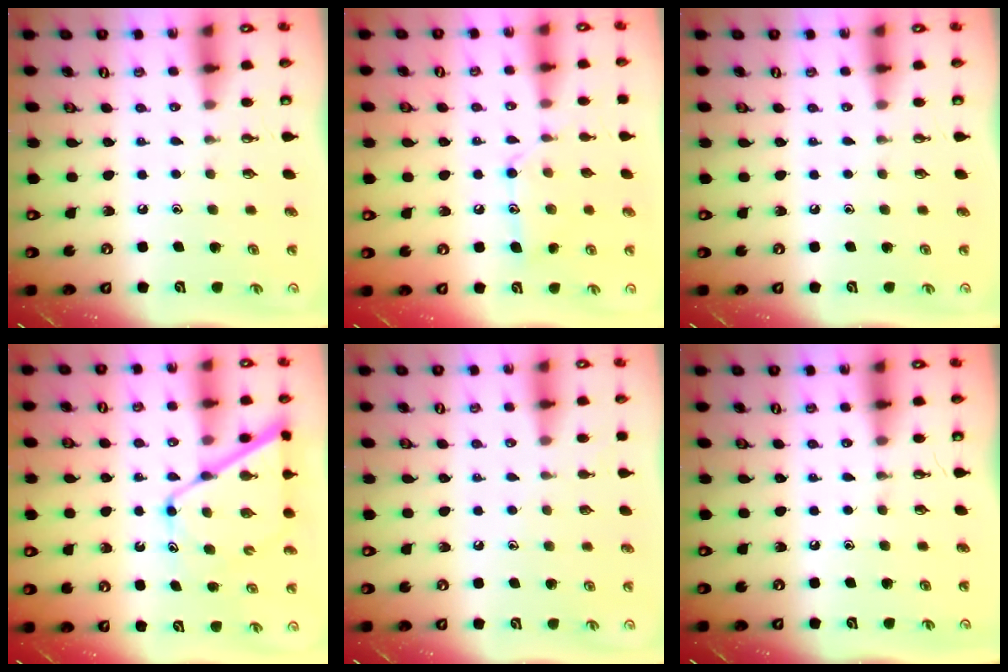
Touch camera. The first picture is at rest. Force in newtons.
{"total": 11.7, "press": 11.6, "slide": 0.6}
{"total": 0.0}
{"total": 12.9, "press": 12.9, "slide": 1.1}
{"total": 3.3, "press": 3.3, "slide": 0.5}
{"total": 0.0}